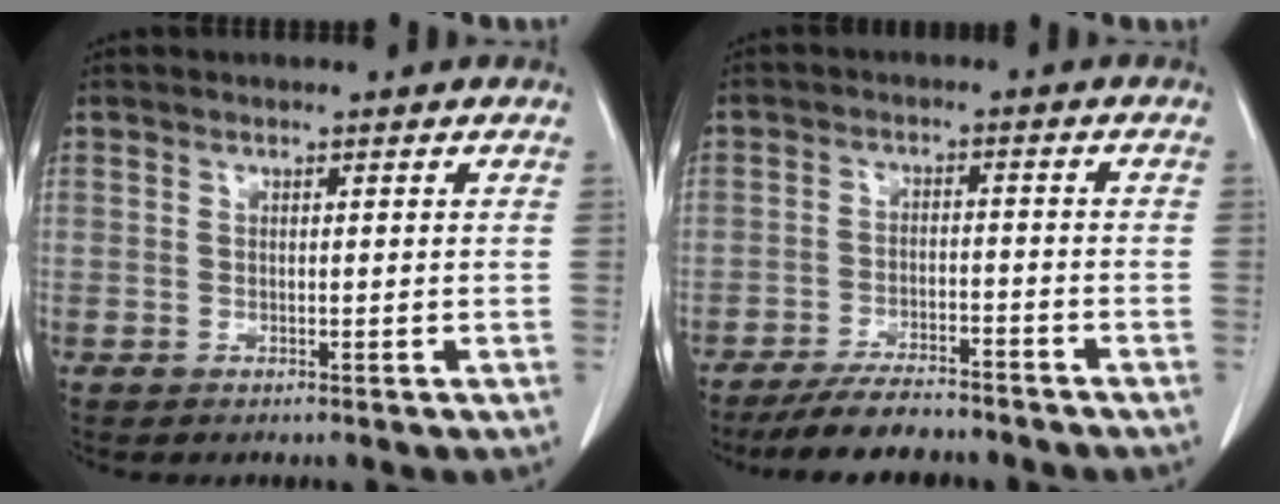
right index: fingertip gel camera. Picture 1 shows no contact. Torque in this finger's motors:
{"motor_torque": [-1.02, -0.17, -0.49, -0.21]}